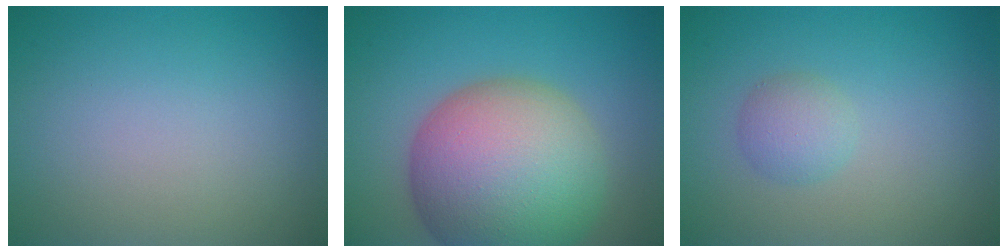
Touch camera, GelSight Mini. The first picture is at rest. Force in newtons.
{"total": 14.7, "press": 14.7, "slide": 0.9}
{"total": 2.0, "press": 2.0, "slide": 0.1}